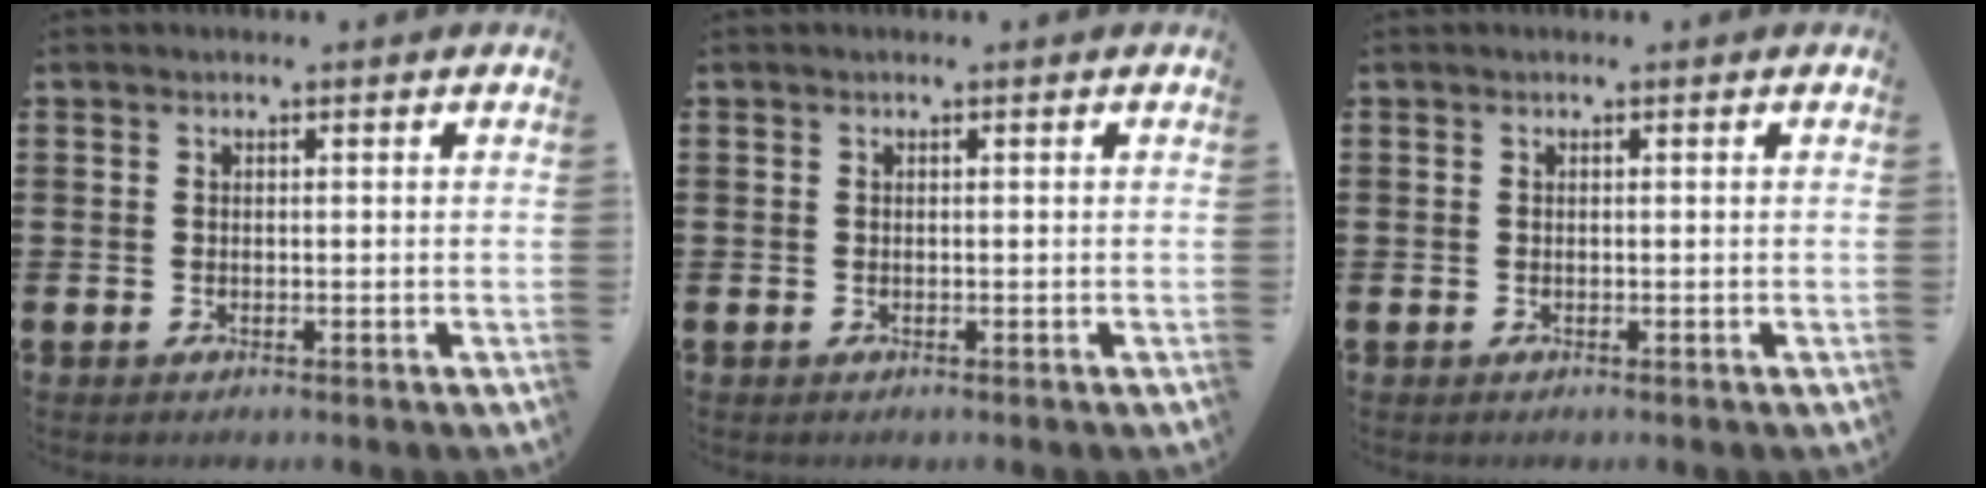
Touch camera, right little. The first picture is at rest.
{"total": 0.0}
{"total": 0.0}